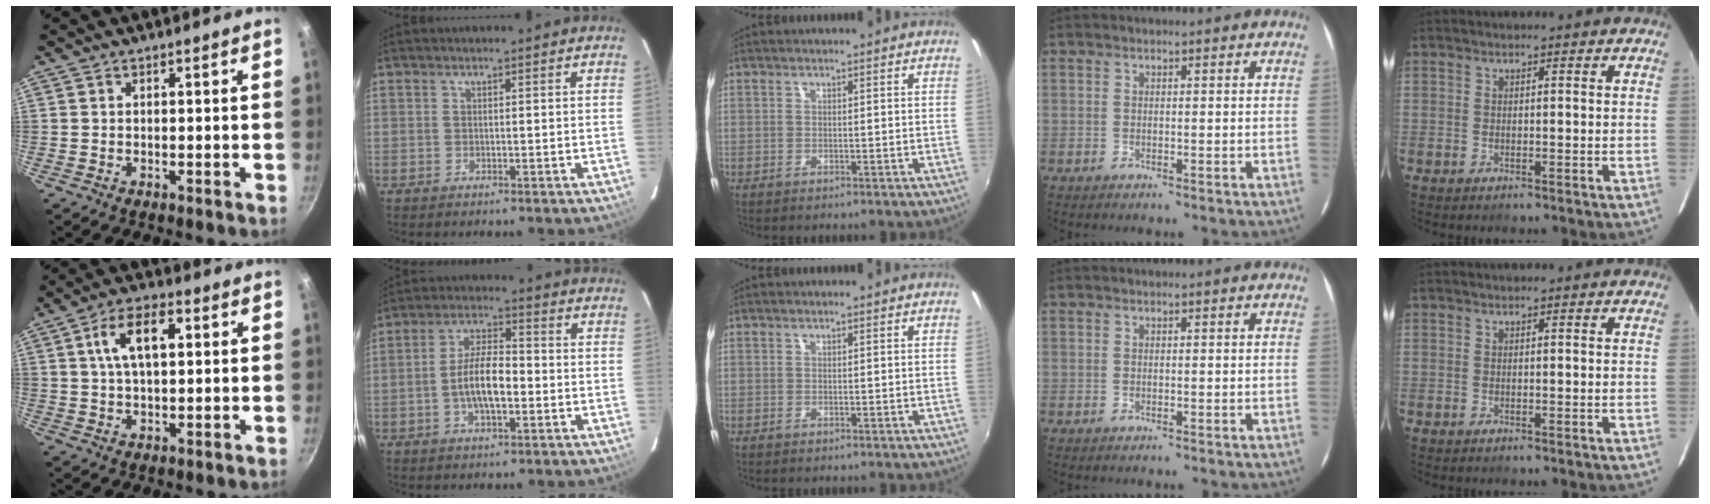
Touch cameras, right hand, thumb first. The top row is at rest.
{"thumb": {"total": 9.7, "force": [2.5, 4.9, 8.0], "torque": [-0.126, 0.013, 0.038]}, "index": {"total": 8.6, "force": [-2.0, 3.3, 7.6], "torque": [-0.149, 0.007, -0.034]}}